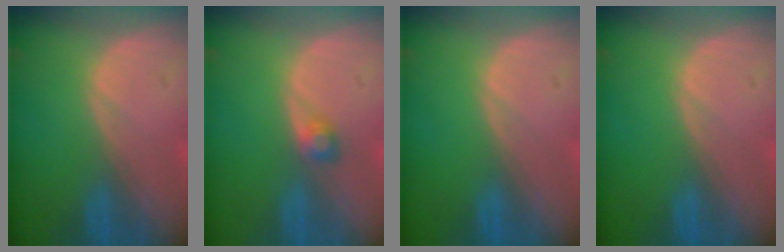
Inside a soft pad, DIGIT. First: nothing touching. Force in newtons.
{"total": 1.9, "press": 1.8, "slide": 0.2}
{"total": 0.0}
{"total": 0.0}